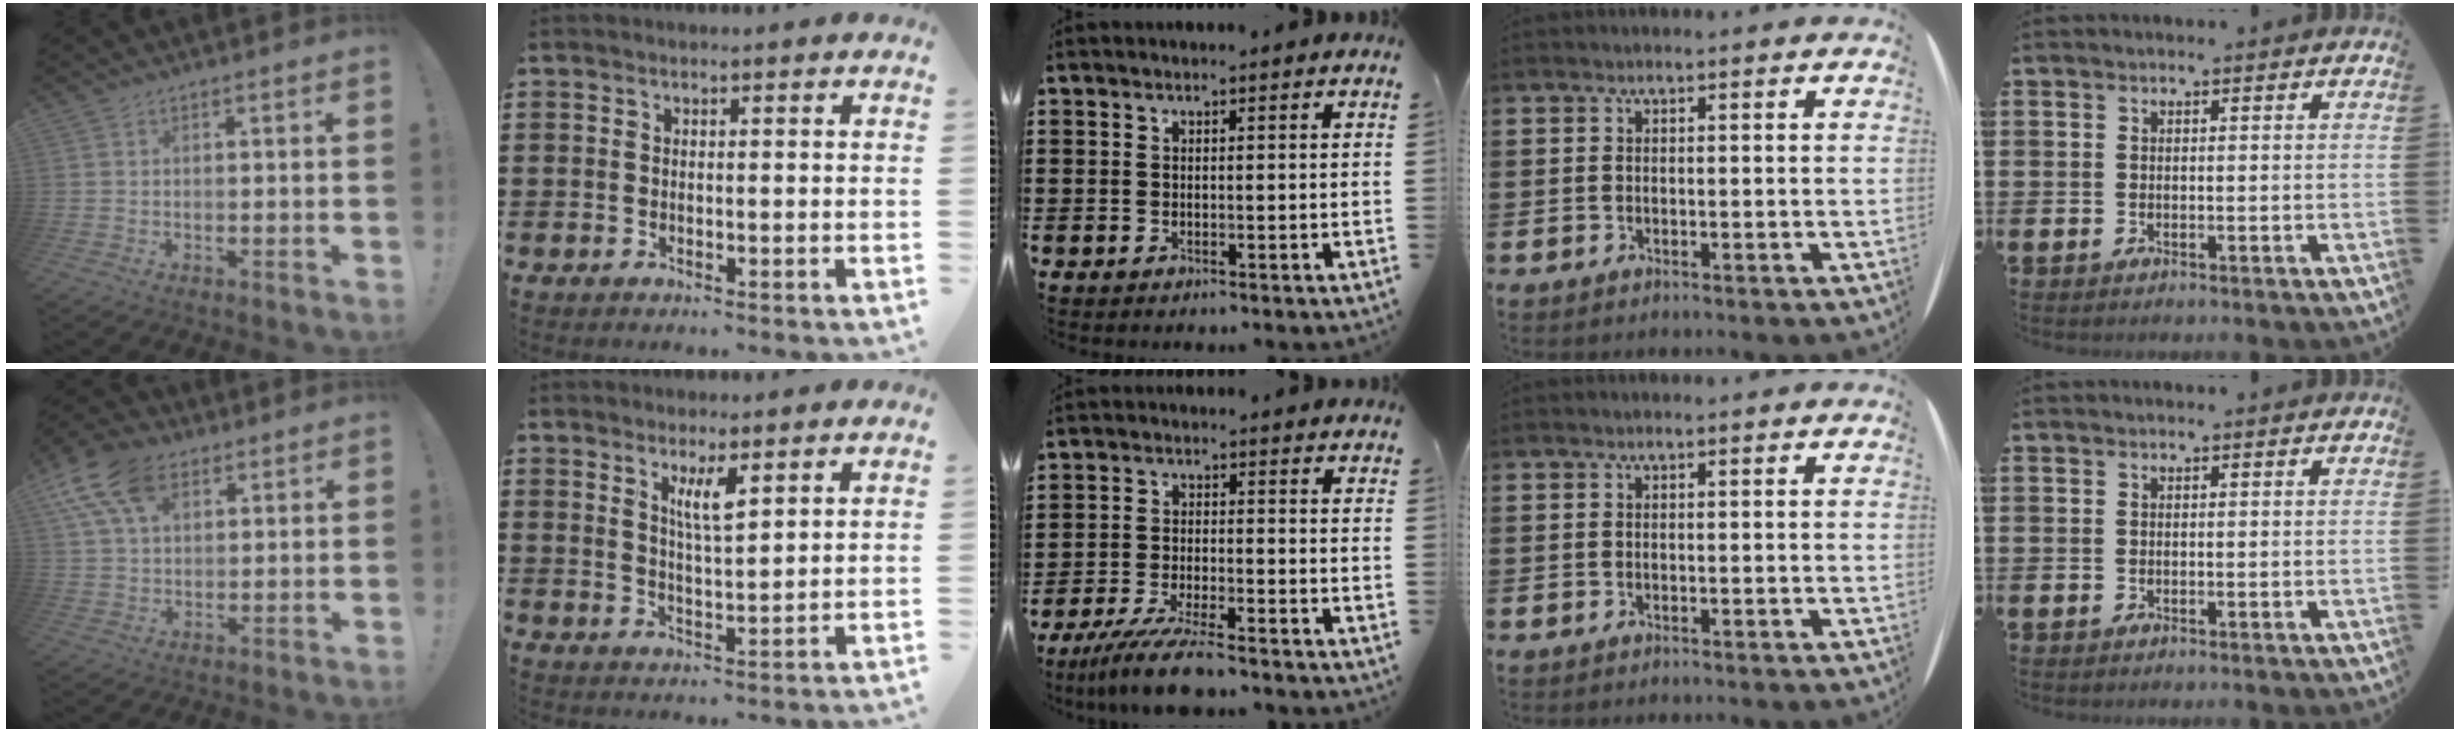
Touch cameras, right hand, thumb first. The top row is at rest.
{"thumb": {"total": 14.1, "force": [6.6, 8.9, 8.8], "torque": [-0.166, -0.017, 0.125]}, "index": {"total": 4.2, "force": [2.3, 1.0, 3.4], "torque": [-0.065, 0.002, 0.037]}, "middle": {"total": 6.7, "force": [-5.8, 0.2, 3.4], "torque": [-0.077, -0.015, -0.112]}}